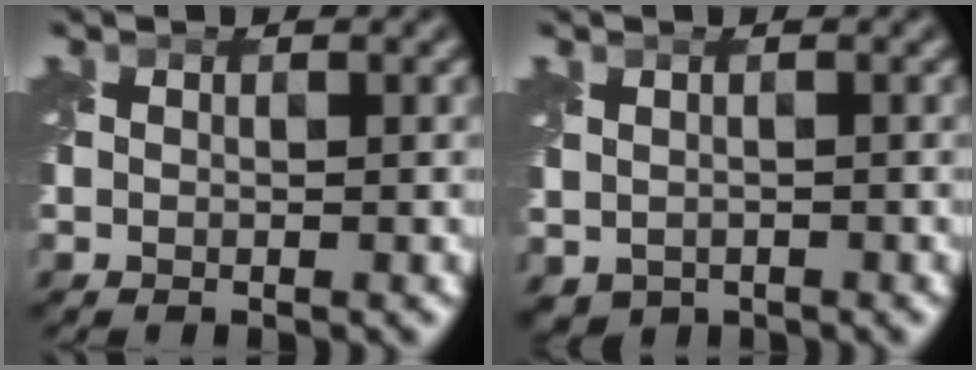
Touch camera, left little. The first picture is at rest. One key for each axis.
{"total": 1.6, "fx": -0.6, "fy": 1.3, "fz": 0.7, "tx": -0.019, "ty": -0.010, "tz": -0.008}